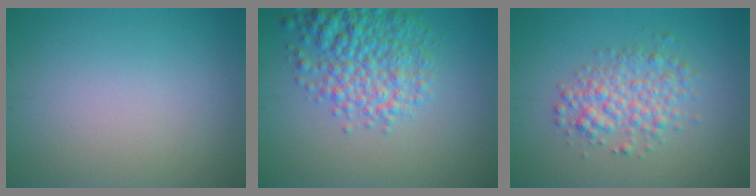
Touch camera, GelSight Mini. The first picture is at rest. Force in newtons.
{"total": 5.8, "press": 5.8, "slide": 0.3}
{"total": 3.6, "press": 3.6, "slide": 0.1}